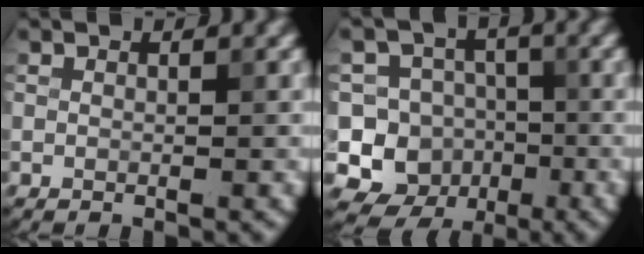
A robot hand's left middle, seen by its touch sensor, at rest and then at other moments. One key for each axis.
{"total": 9.5, "fx": -3.1, "fy": 8.7, "fz": 2.3, "tx": -0.028, "ty": 0.010, "tz": -0.070}